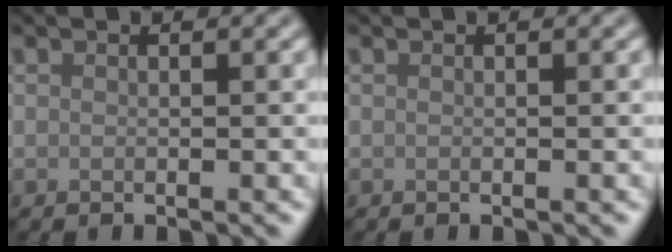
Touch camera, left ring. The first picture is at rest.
{"total": 0.0}